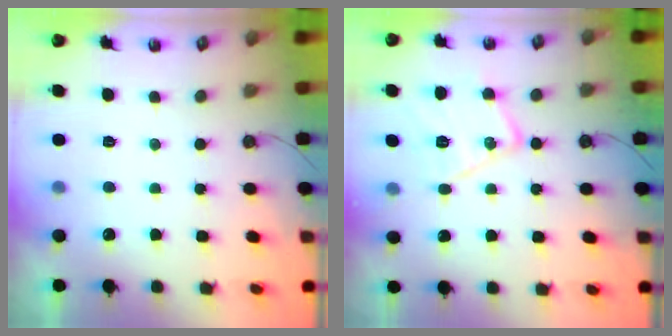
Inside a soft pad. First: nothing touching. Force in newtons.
{"total": 15.4, "press": 15.4, "slide": 0.7}